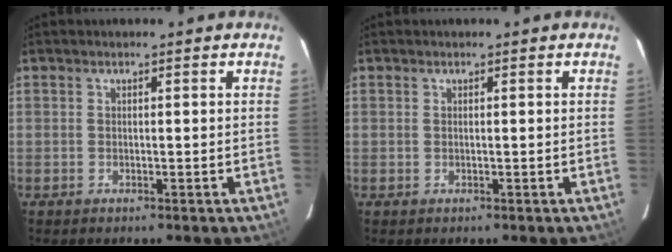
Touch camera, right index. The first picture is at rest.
{"total": 0.0}